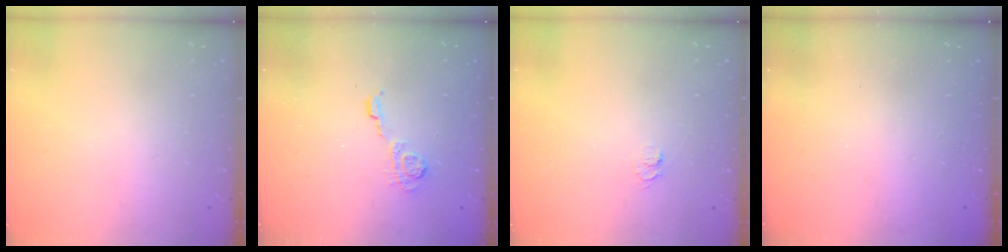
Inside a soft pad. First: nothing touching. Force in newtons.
{"total": 4.9, "press": 4.9, "slide": 0.3}
{"total": 4.4, "press": 4.4, "slide": 0.5}
{"total": 2.4, "press": 2.3, "slide": 0.8}